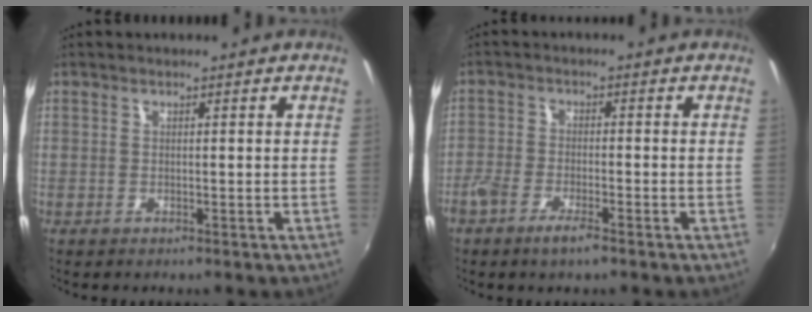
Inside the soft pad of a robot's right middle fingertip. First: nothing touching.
{"total": 5.1, "force": [-3.6, 1.3, 3.3], "torque": [-0.082, -0.009, -0.074]}